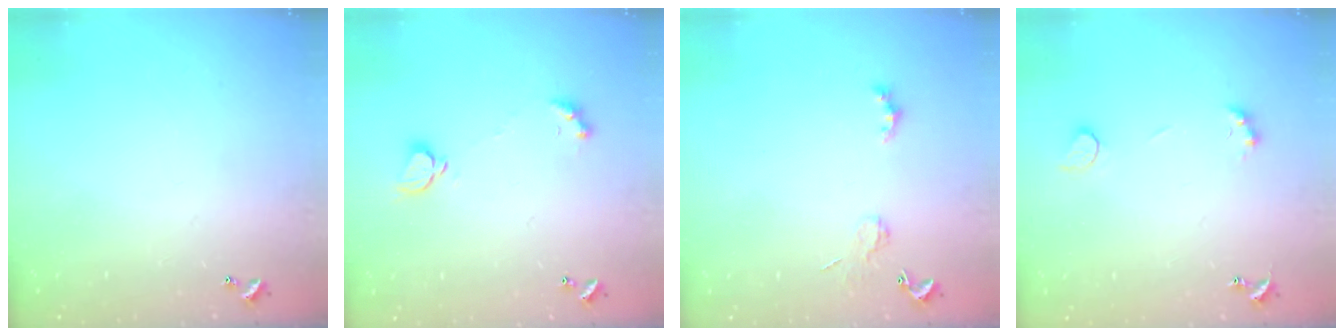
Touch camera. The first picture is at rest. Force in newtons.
{"total": 2.1, "press": 2.1, "slide": 0.3}
{"total": 2.0, "press": 1.9, "slide": 0.4}
{"total": 3.7, "press": 3.4, "slide": 1.2}